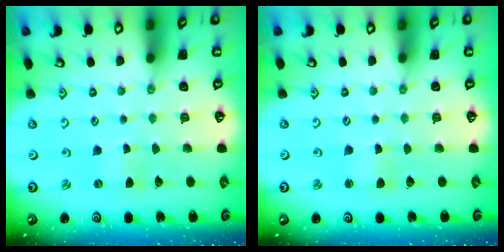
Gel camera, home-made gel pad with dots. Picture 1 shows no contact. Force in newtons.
{"total": 1.4, "press": 1.3, "slide": 0.3}